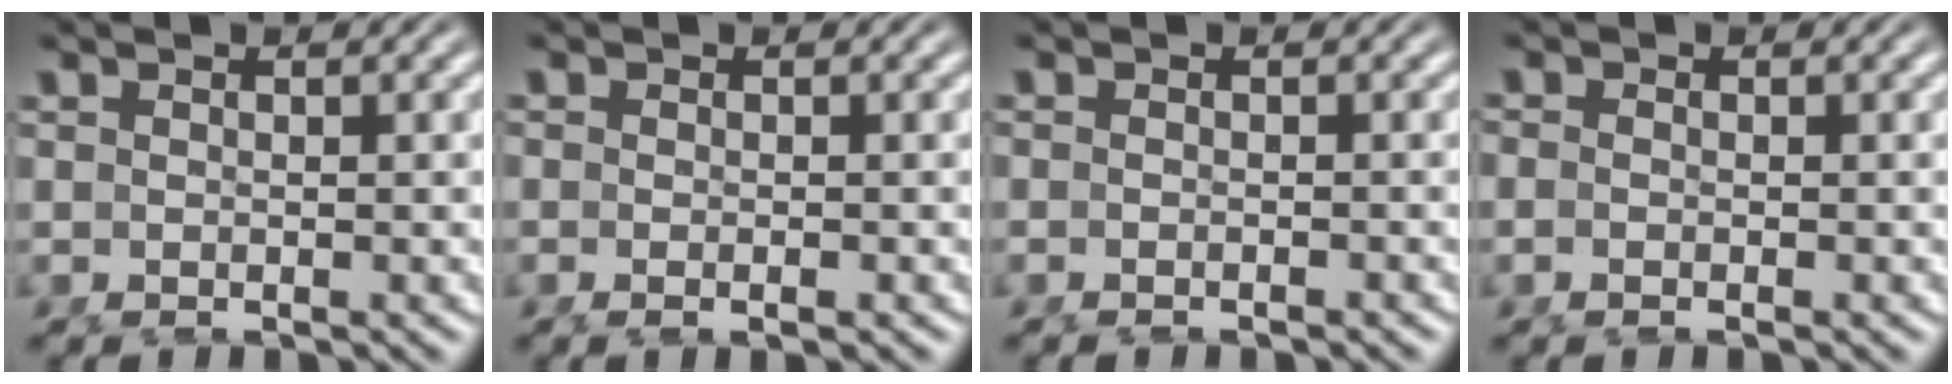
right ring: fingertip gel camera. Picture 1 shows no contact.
{"total": 1.2, "force": [-0.7, 0.6, 0.8], "torque": [-0.017, -0.003, -0.012]}
{"total": 1.1, "force": [-1.1, 0.0, 0.1], "torque": [-0.005, -0.009, -0.014]}
{"total": 1.0, "force": [-0.6, 0.5, 0.6], "torque": [-0.014, -0.003, -0.011]}